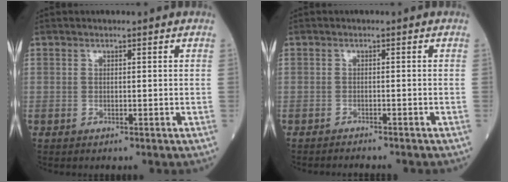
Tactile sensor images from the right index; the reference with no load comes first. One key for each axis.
{"total": 3.3, "fx": -3.2, "fy": 0.1, "fz": 1.0, "tx": -0.013, "ty": -0.006, "tz": -0.042}